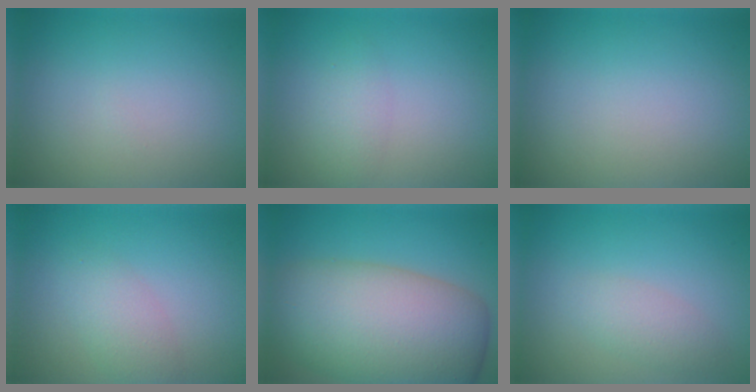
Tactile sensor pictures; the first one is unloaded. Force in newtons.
{"total": 1.8, "press": 1.8, "slide": 0.0}
{"total": 0.0}
{"total": 2.7, "press": 2.7, "slide": 0.1}
{"total": 12.7, "press": 12.6, "slide": 0.7}
{"total": 2.1, "press": 2.1, "slide": 0.0}